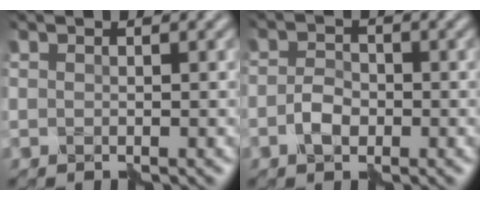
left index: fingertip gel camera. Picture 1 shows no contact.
{"total": 2.3, "force": [-1.1, 1.4, 1.4], "torque": [-0.026, 0.002, -0.030]}